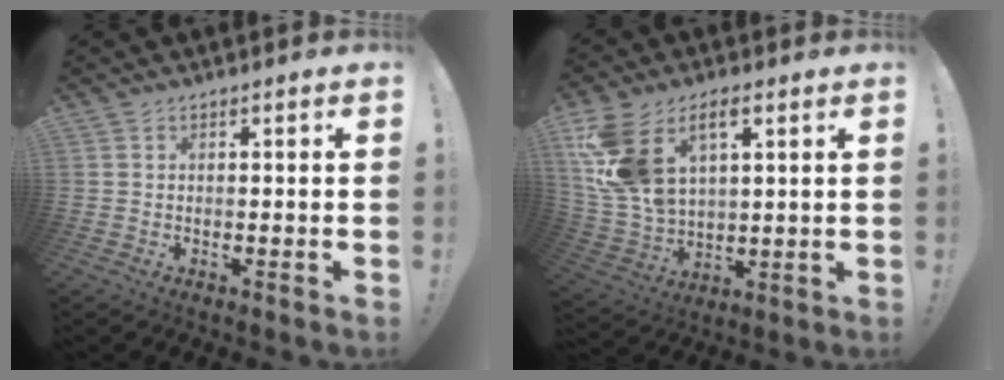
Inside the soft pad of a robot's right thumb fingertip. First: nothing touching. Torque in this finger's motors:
{"motor_torque": [1.23, 3.77, 0.81, -0.16, 0.19]}